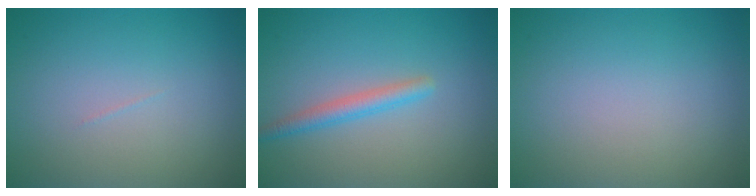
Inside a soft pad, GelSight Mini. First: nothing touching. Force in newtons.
{"total": 2.0, "press": 2.0, "slide": 0.1}
{"total": 0.0}